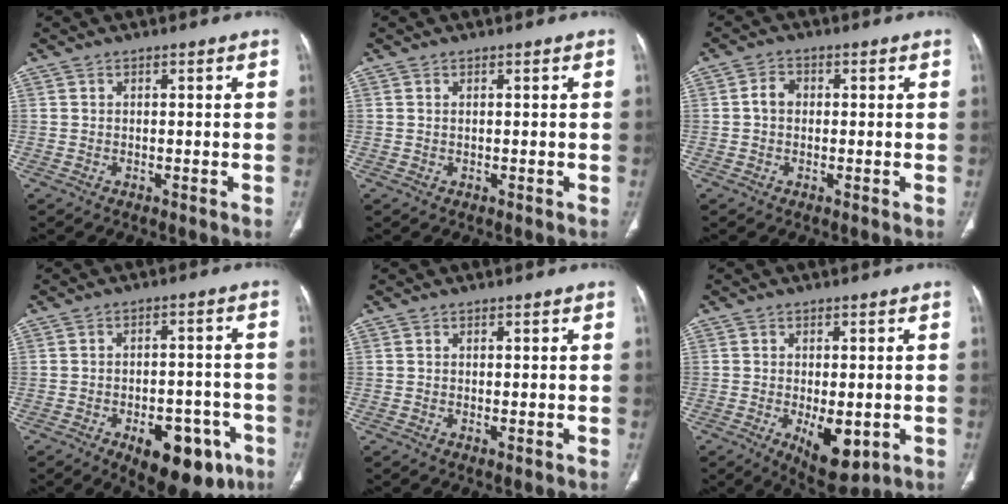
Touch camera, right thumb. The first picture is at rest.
{"total": 0.0}
{"total": 2.9, "force": [0.0, 2.3, 1.8], "torque": [-0.026, 0.011, -0.004]}
{"total": 14.3, "force": [-6.9, 7.3, 10.1], "torque": [-0.102, 0.031, -0.083]}
{"total": 0.6, "force": [-0.1, 0.2, 0.6], "torque": [-0.017, -0.005, 0.001]}
{"total": 9.0, "force": [-2.5, 4.2, 7.5], "torque": [-0.100, -0.013, -0.023]}